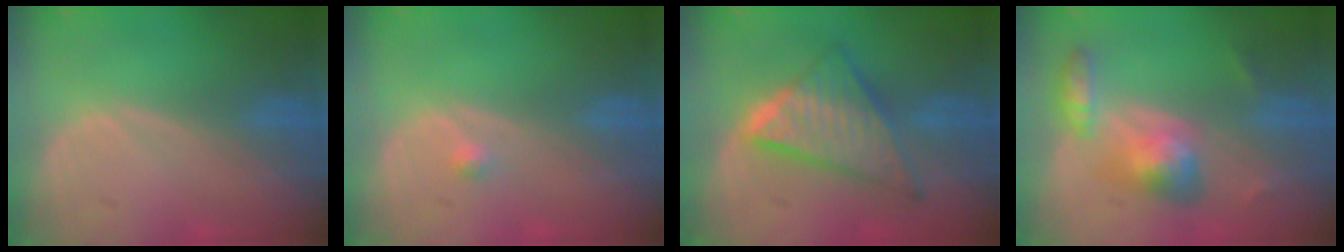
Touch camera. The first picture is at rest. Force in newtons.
{"total": 0.9, "press": 0.7, "slide": 0.6}
{"total": 8.9, "press": 8.9, "slide": 0.5}
{"total": 5.7, "press": 5.7, "slide": 0.6}